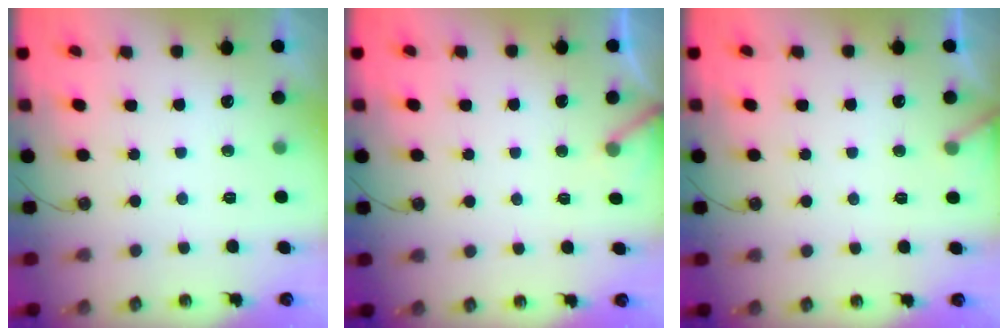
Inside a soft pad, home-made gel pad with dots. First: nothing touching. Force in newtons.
{"total": 3.6, "press": 3.6, "slide": 0.2}
{"total": 4.7, "press": 4.6, "slide": 0.4}